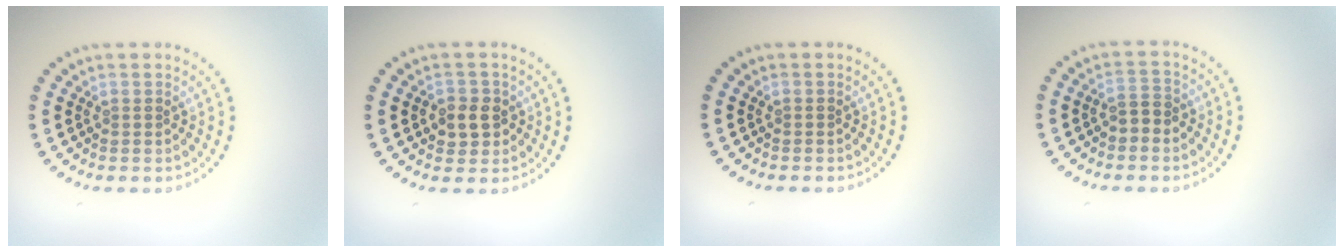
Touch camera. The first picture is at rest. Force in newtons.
{"total": 2.5, "press": 2.4, "slide": 0.6}
{"total": 0.0}
{"total": 1.9, "press": 1.8, "slide": 0.7}